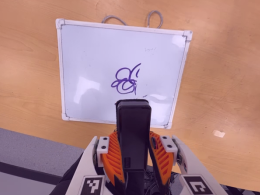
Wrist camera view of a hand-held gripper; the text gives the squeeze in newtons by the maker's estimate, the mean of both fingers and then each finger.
{"total": 8.3, "left": 6.7, "right": 10.0}